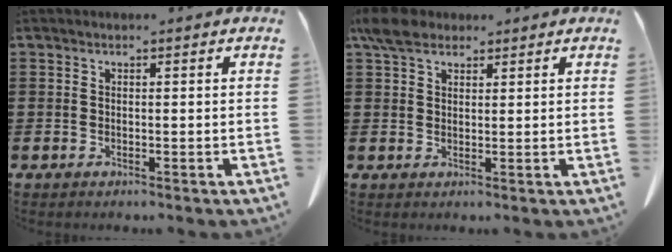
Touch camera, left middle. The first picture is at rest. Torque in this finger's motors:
{"motor_torque": [1.39, 0.75, 0.16, 0.12]}